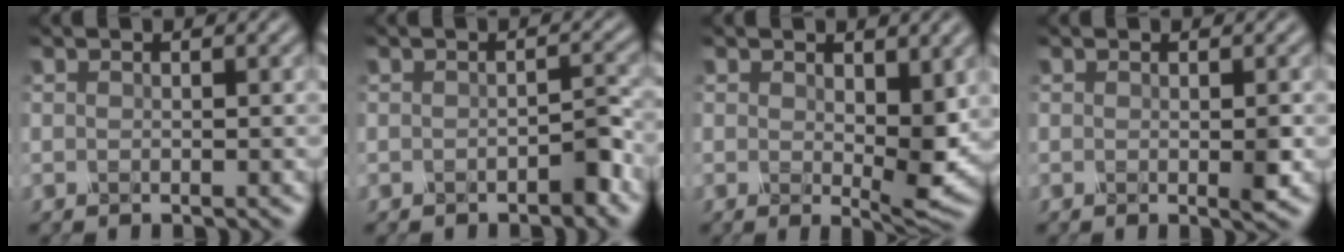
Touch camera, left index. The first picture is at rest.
{"total": 1.6, "force": [-1.4, 0.0, 0.8], "torque": [-0.021, 0.005, -0.017]}
{"total": 4.3, "force": [0.3, 1.5, 4.0], "torque": [-0.078, -0.006, 0.014]}
{"total": 1.2, "force": [-0.4, -0.1, 1.1], "torque": [-0.033, -0.004, 0.000]}